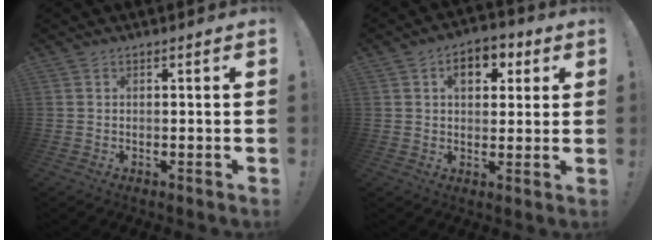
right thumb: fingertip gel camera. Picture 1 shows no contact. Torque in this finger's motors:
{"motor_torque": [0.45, 1.80, 0.49, -0.11, 0.00]}